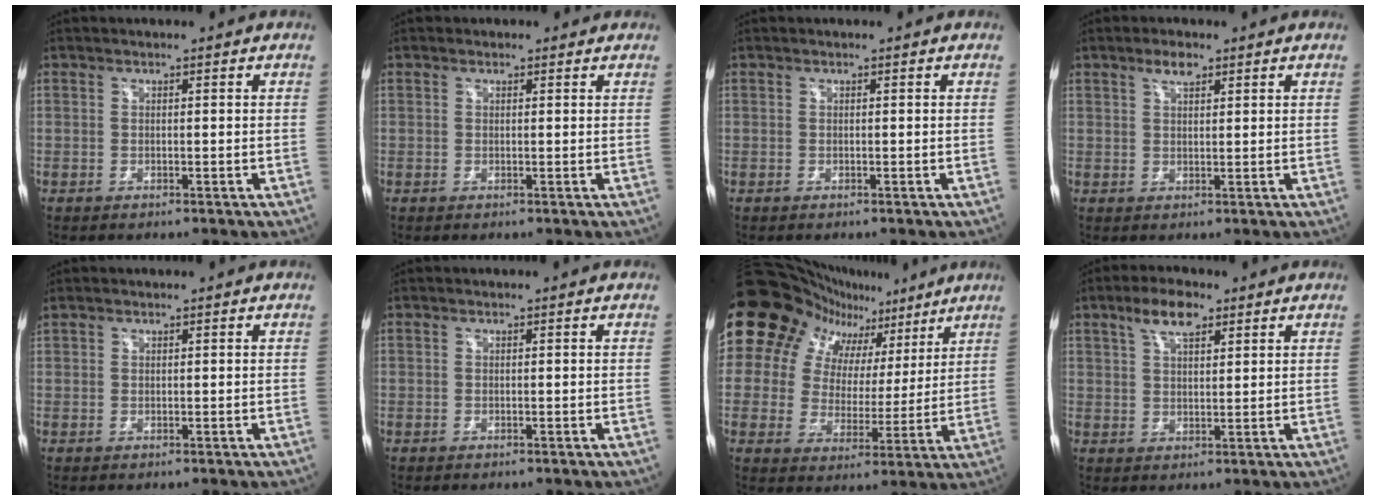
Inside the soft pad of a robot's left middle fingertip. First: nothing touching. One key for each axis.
{"total": 1.0, "fx": 0.7, "fy": 0.7, "fz": 0.1, "tx": -0.003, "ty": 0.009, "tz": 0.006}
{"total": 0.0}
{"total": 2.7, "fx": 1.8, "fy": 1.0, "fz": 1.8, "tx": -0.038, "ty": 0.007, "tz": 0.034}
{"total": 0.9, "fx": 0.9, "fy": 0.2, "fz": -0.1, "tx": -0.011, "ty": 0.016, "tz": 0.025}
{"total": 0.0}
{"total": 18.1, "fx": 11.6, "fy": 12.7, "fz": 5.7, "tx": -0.100, "ty": 0.059, "tz": 0.165}
{"total": 5.9, "fx": 3.6, "fy": 2.1, "fz": 4.2, "tx": -0.082, "ty": 0.013, "tz": 0.065}